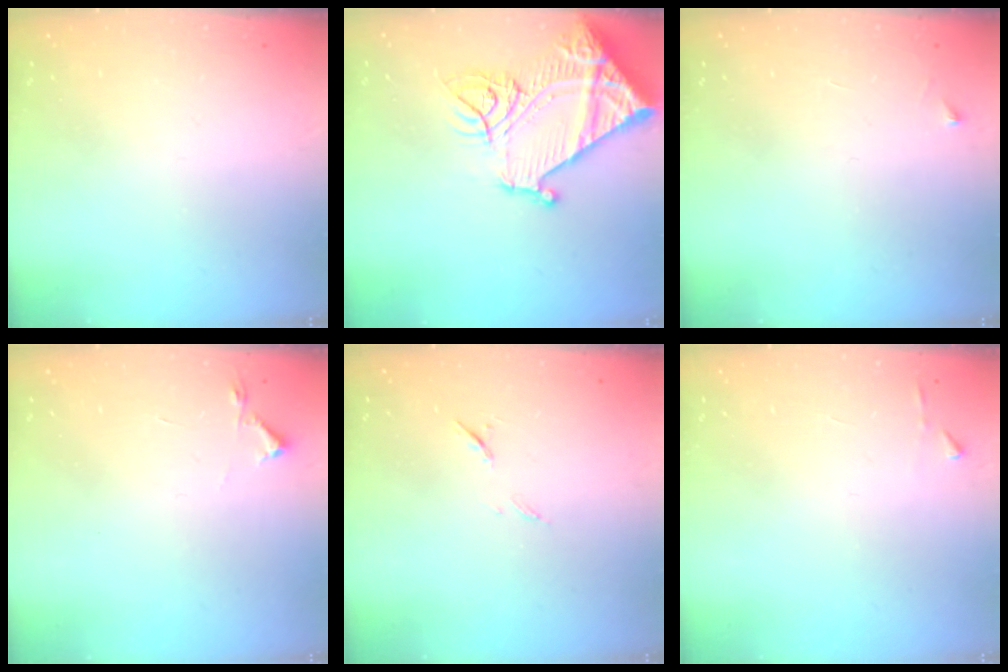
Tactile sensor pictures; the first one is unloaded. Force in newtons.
{"total": 18.3, "press": 18.1, "slide": 2.2}
{"total": 2.5, "press": 2.5, "slide": 0.3}
{"total": 2.7, "press": 2.6, "slide": 0.4}
{"total": 6.2, "press": 6.2, "slide": 0.8}
{"total": 3.2, "press": 3.2, "slide": 0.4}